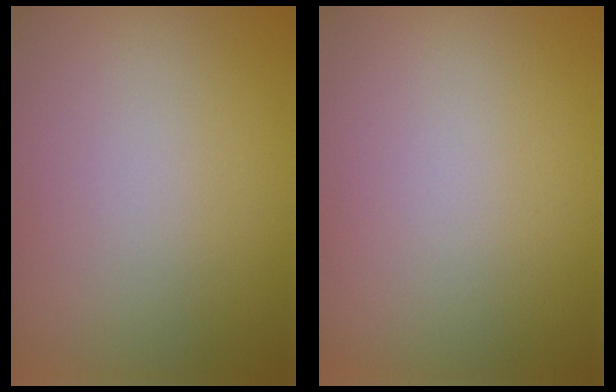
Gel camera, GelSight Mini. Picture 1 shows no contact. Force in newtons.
{"total": 0.0}